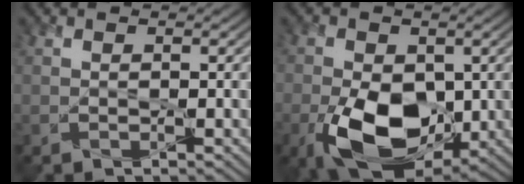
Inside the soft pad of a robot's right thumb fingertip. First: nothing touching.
{"total": 12.5, "force": [-3.3, 7.4, 9.5], "torque": [-0.184, -0.031, -0.060]}